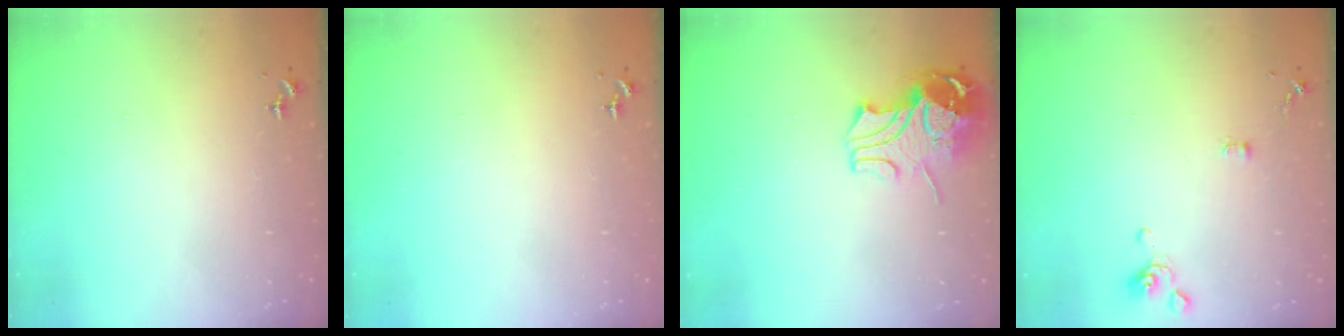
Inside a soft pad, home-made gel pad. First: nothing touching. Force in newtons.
{"total": 0.0}
{"total": 11.6, "press": 11.5, "slide": 1.6}
{"total": 3.6, "press": 3.5, "slide": 0.7}